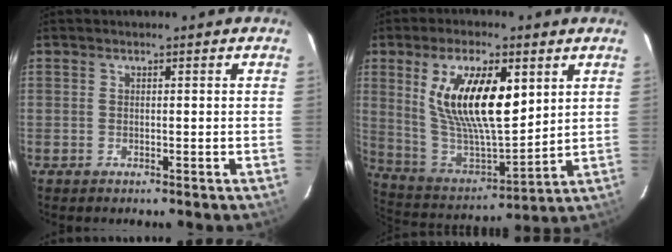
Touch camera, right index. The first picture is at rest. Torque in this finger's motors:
{"motor_torque": [1.13, 0.60, 1.05, 0.21]}